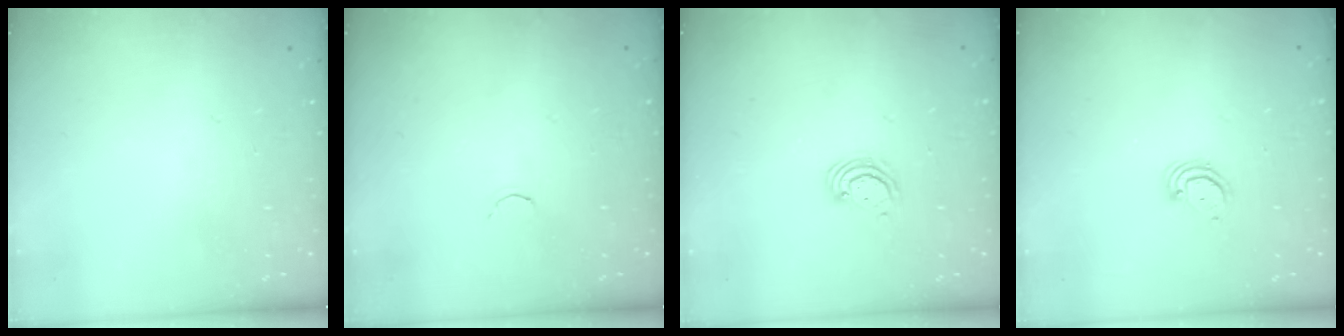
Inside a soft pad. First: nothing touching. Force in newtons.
{"total": 1.8, "press": 1.7, "slide": 0.4}
{"total": 3.0, "press": 2.9, "slide": 0.3}
{"total": 3.6, "press": 3.6, "slide": 0.2}